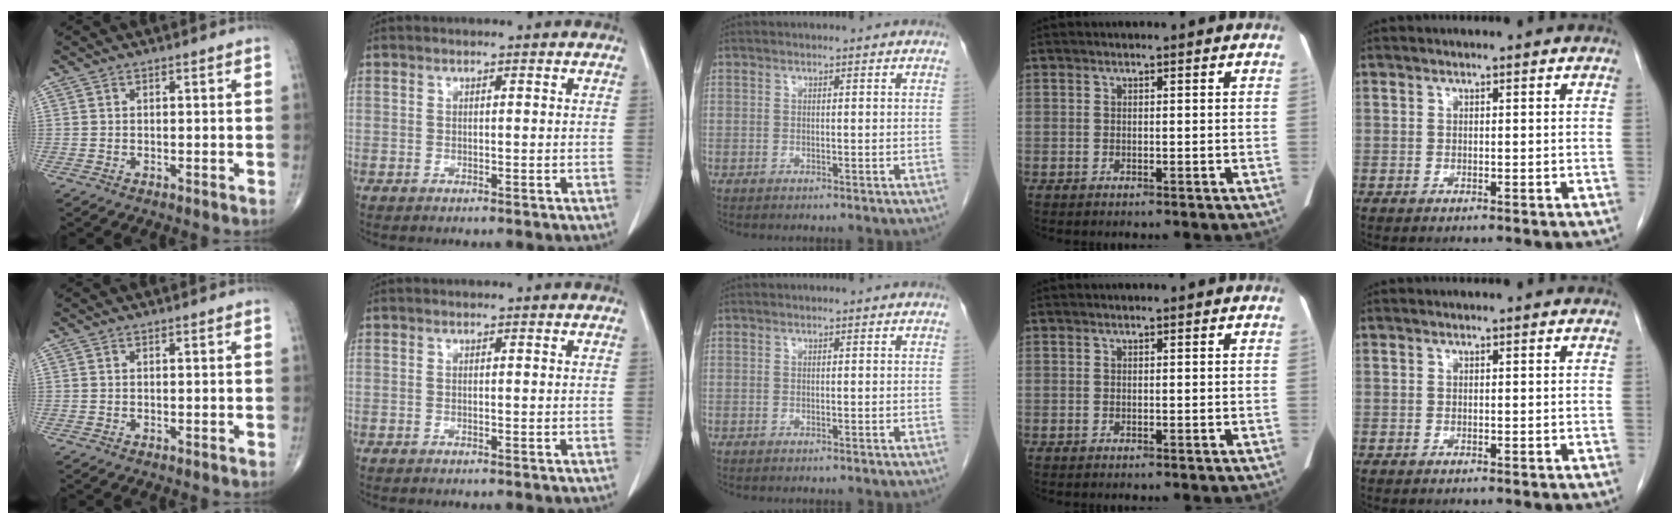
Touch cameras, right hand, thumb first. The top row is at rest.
{}